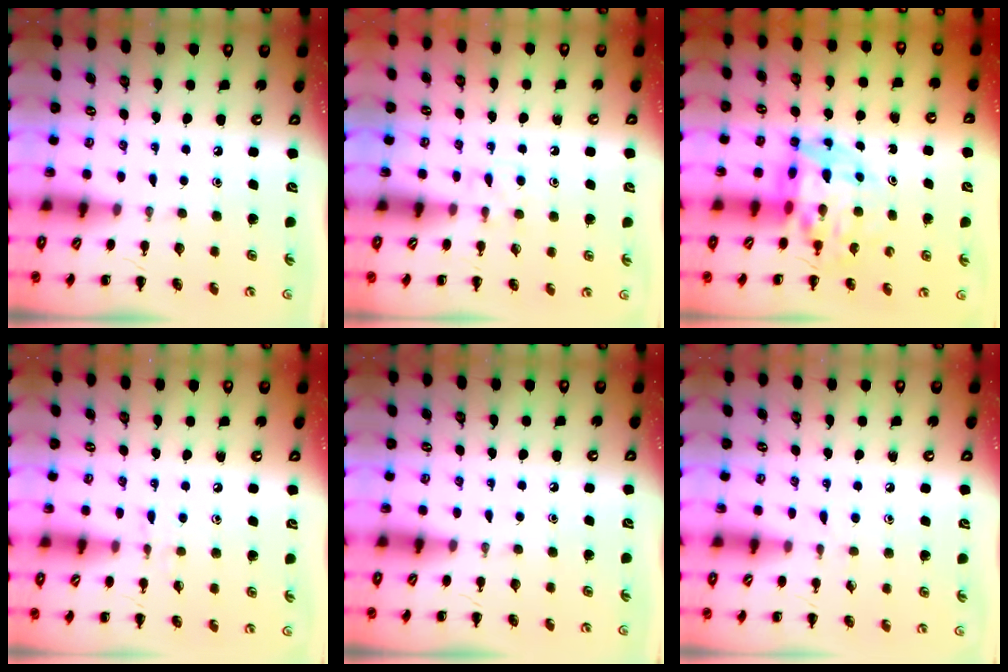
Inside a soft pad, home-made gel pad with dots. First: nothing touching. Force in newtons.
{"total": 5.8, "press": 5.6, "slide": 1.6}
{"total": 12.3, "press": 11.9, "slide": 3.2}
{"total": 5.3, "press": 5.0, "slide": 1.8}
{"total": 0.0}
{"total": 4.3, "press": 3.8, "slide": 2.0}